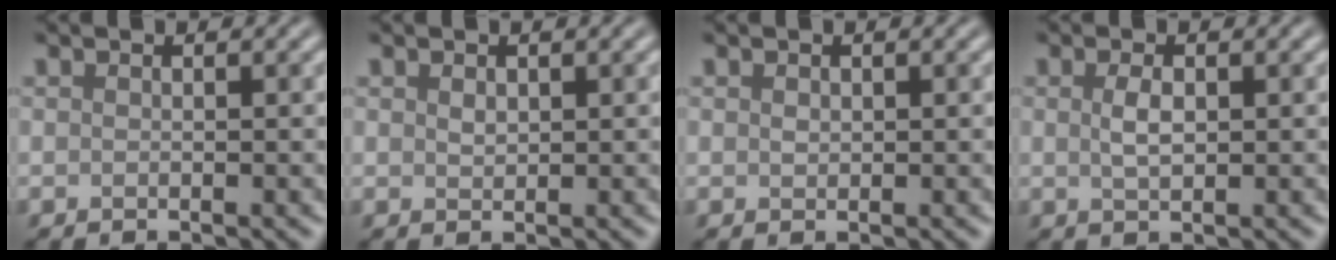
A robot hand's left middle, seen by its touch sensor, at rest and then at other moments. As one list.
[{"total": 0.8, "force": [0.4, 0.5, 0.5], "torque": [-0.013, 0.000, 0.009]}, {"total": 0.6, "force": [0.2, 0.4, 0.3], "torque": [-0.008, 0.000, 0.004]}, {"total": 1.8, "force": [0.3, 0.9, 1.5], "torque": [-0.037, 0.000, 0.008]}]